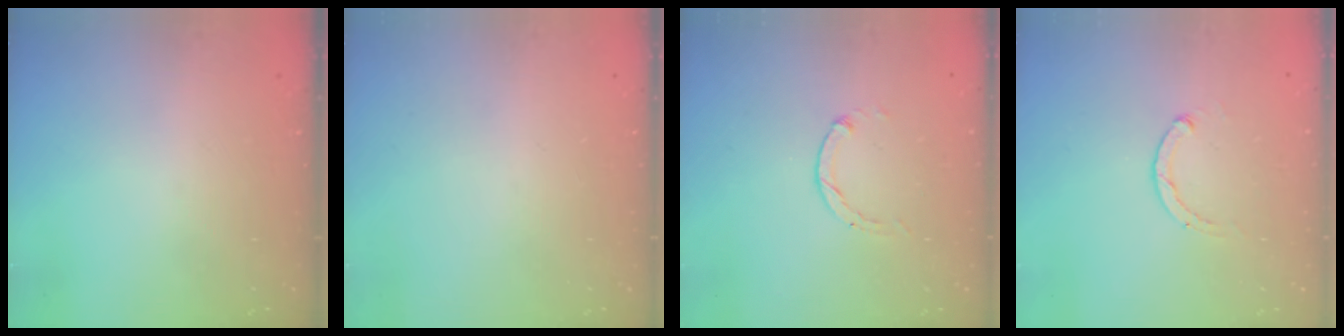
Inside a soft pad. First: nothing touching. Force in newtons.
{"total": 0.0}
{"total": 0.7, "press": 0.6, "slide": 0.2}
{"total": 1.8, "press": 1.7, "slide": 0.5}